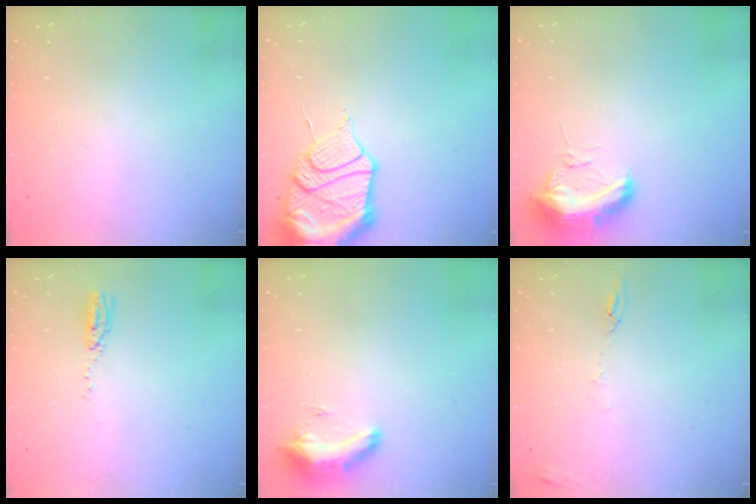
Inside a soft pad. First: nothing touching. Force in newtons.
{"total": 16.9, "press": 16.3, "slide": 4.2}
{"total": 10.0, "press": 10.0, "slide": 0.8}
{"total": 14.7, "press": 6.3, "slide": 13.3}
{"total": 8.8, "press": 8.8, "slide": 0.7}
{"total": 5.2, "press": 5.1, "slide": 0.7}